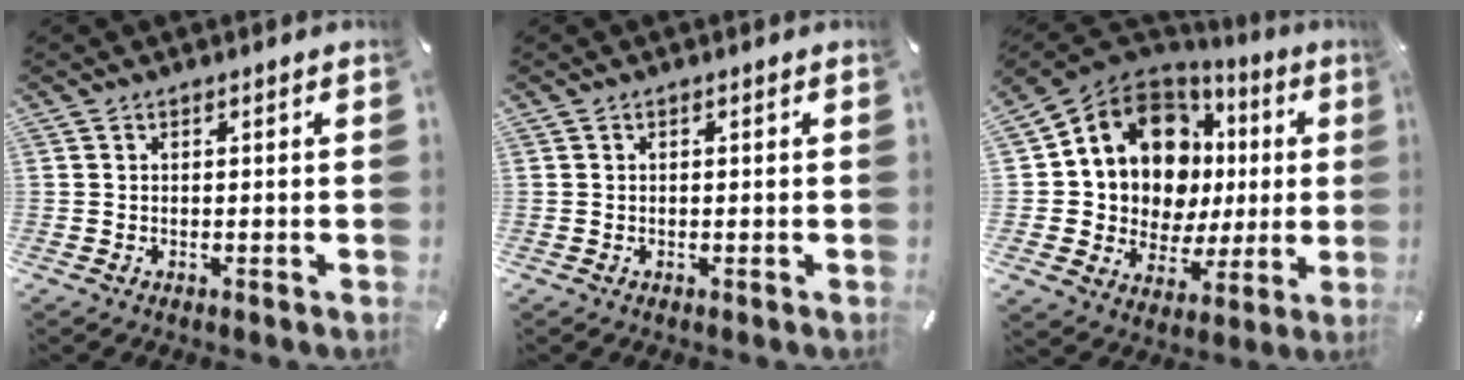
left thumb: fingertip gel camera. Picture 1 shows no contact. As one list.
[{"total": 0.0}, {"total": 15.4, "force": [5.4, 11.9, 8.2], "torque": [-0.141, -0.050, 0.103]}]